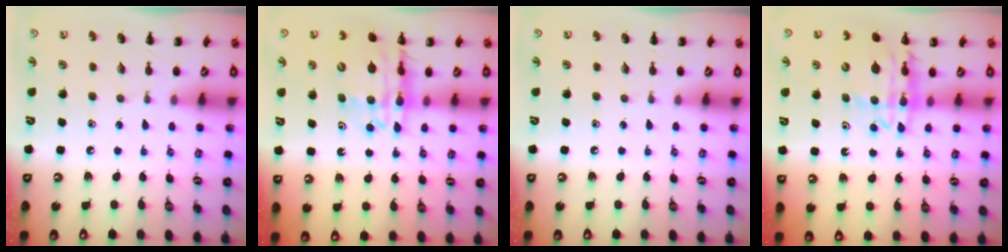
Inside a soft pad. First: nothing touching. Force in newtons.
{"total": 13.7, "press": 13.2, "slide": 3.6}
{"total": 0.0}
{"total": 12.6, "press": 12.2, "slide": 3.2}